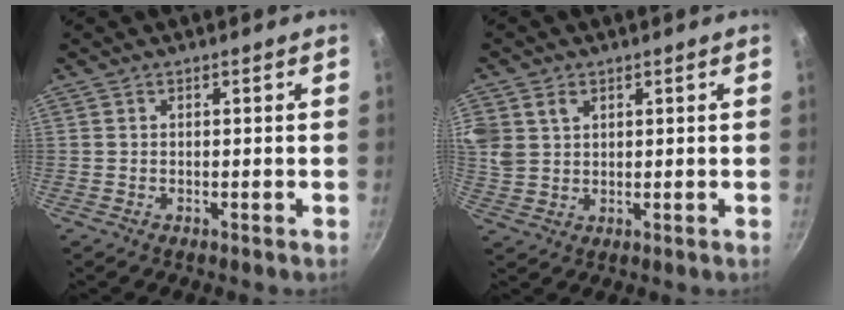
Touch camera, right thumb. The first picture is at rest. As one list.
[{"total": 10.3, "force": [3.9, 7.9, 5.4], "torque": [-0.125, 0.016, 0.085]}]